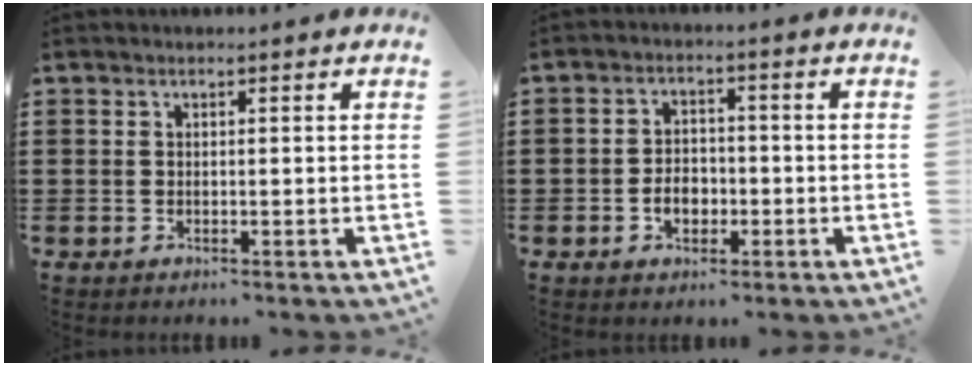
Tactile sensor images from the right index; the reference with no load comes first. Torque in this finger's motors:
{"motor_torque": [1.12, 1.02, 0.12, 0.03]}